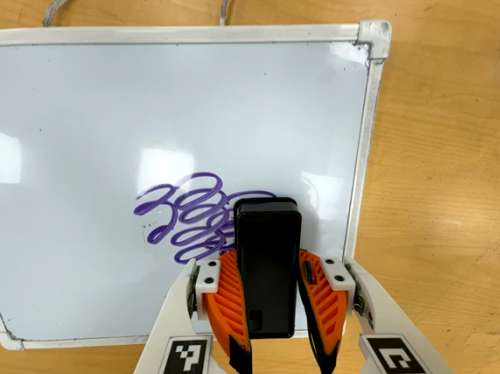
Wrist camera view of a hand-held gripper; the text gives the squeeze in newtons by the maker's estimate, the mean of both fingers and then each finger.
{"total": 10.9, "left": 10.5, "right": 11.3}